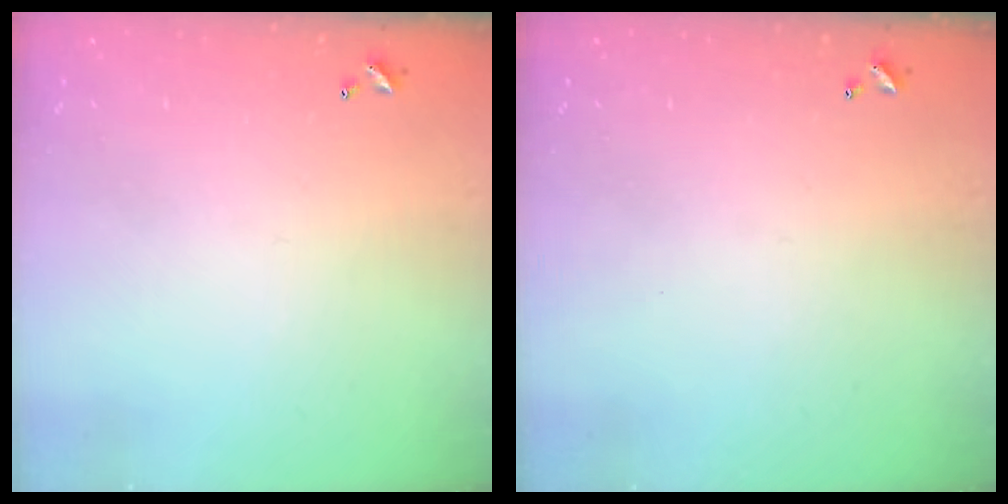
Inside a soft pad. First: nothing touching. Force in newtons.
{"total": 0.0}